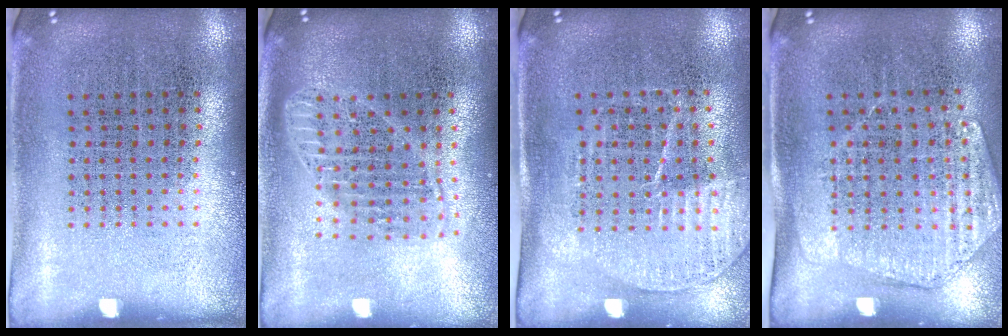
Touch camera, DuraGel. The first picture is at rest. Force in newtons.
{"total": 1.8, "press": 1.5, "slide": 0.9}
{"total": 1.6, "press": 1.4, "slide": 0.8}
{"total": 1.6, "press": 1.4, "slide": 0.8}